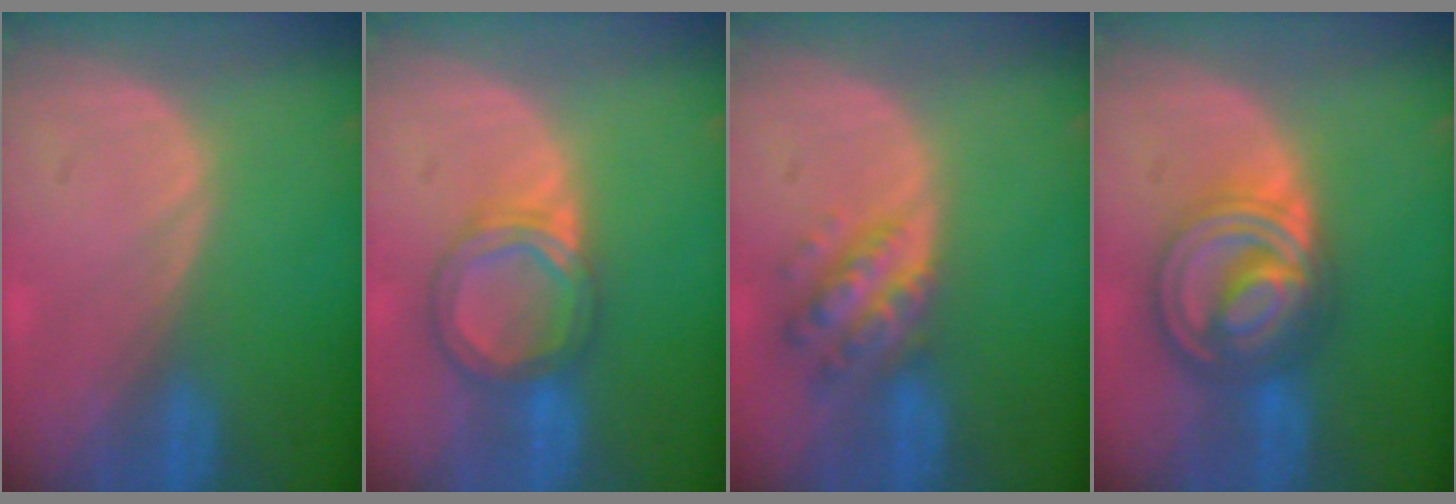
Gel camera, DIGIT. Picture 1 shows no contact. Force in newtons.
{"total": 6.2, "press": 5.8, "slide": 2.4}
{"total": 6.4, "press": 5.8, "slide": 2.7}
{"total": 9.2, "press": 9.2, "slide": 0.6}